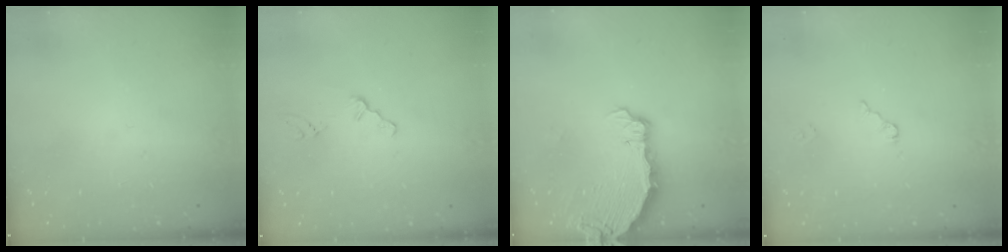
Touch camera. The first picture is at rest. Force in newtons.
{"total": 0.8, "press": 0.7, "slide": 0.2}
{"total": 6.7, "press": 5.9, "slide": 3.2}
{"total": 2.6, "press": 2.6, "slide": 0.4}